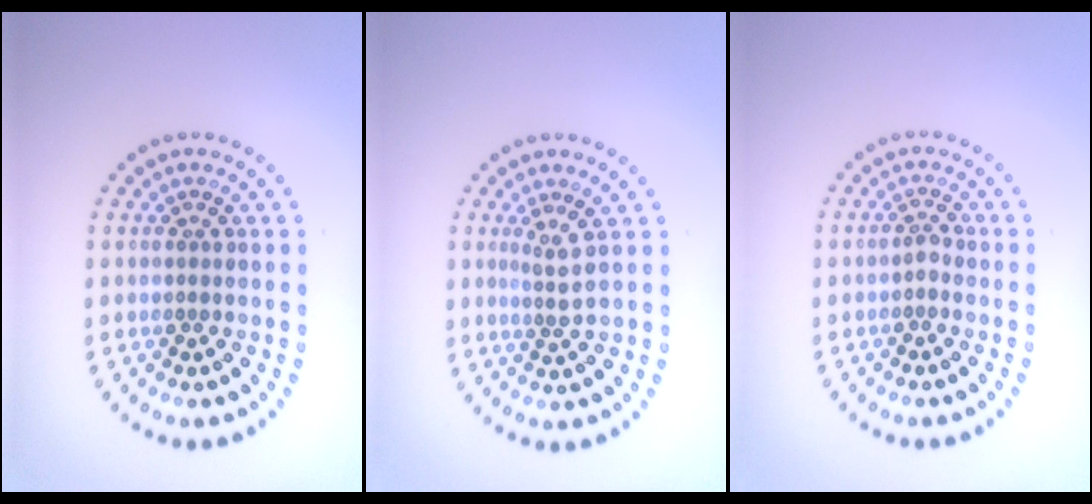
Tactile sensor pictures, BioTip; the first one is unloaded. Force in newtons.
{"total": 1.8, "press": 1.1, "slide": 1.4}
{"total": 1.0, "press": 0.7, "slide": 0.7}